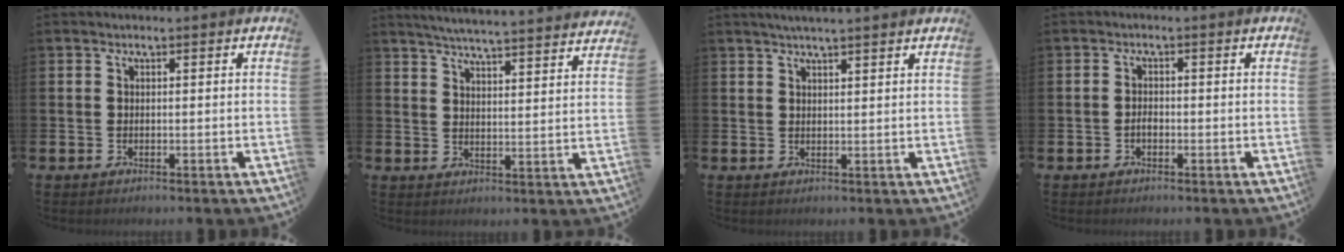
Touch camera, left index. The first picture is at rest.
{"total": 5.6, "force": [5.5, -0.3, 1.1], "torque": [-0.033, -0.043, 0.095]}
{"total": 2.6, "force": [2.5, -0.3, 0.6], "torque": [-0.010, -0.008, 0.044]}
{"total": 1.3, "force": [-0.5, 0.7, 0.9], "torque": [-0.013, -0.001, -0.012]}